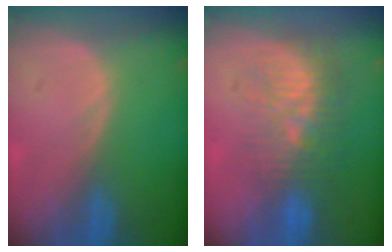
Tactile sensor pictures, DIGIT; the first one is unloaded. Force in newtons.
{"total": 9.7, "press": 8.9, "slide": 3.8}